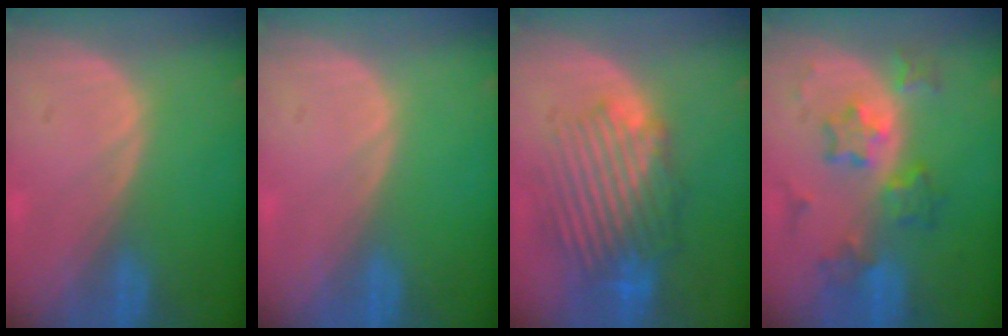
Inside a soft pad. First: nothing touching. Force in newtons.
{"total": 0.0}
{"total": 9.7, "press": 9.0, "slide": 3.6}
{"total": 6.8, "press": 6.8, "slide": 0.2}